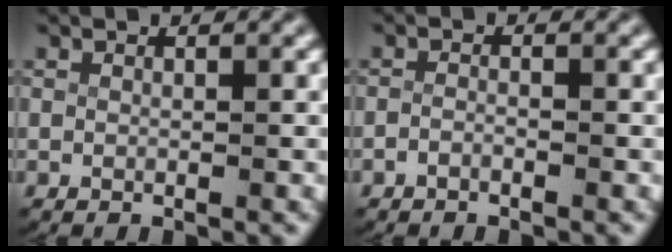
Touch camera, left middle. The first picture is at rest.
{"total": 1.1, "force": [-1.0, 0.3, 0.2], "torque": [-0.014, -0.010, -0.017]}